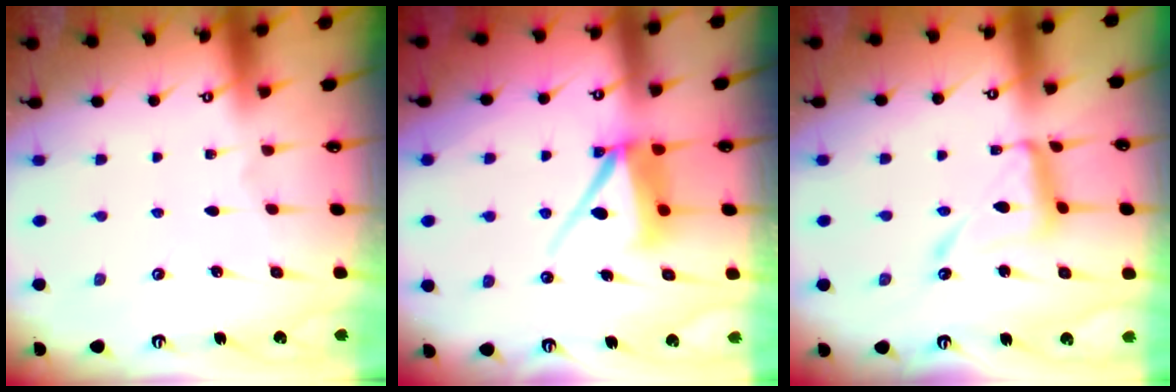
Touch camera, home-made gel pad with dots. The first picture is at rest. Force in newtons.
{"total": 8.0, "press": 7.9, "slide": 1.0}
{"total": 12.9, "press": 12.8, "slide": 1.0}